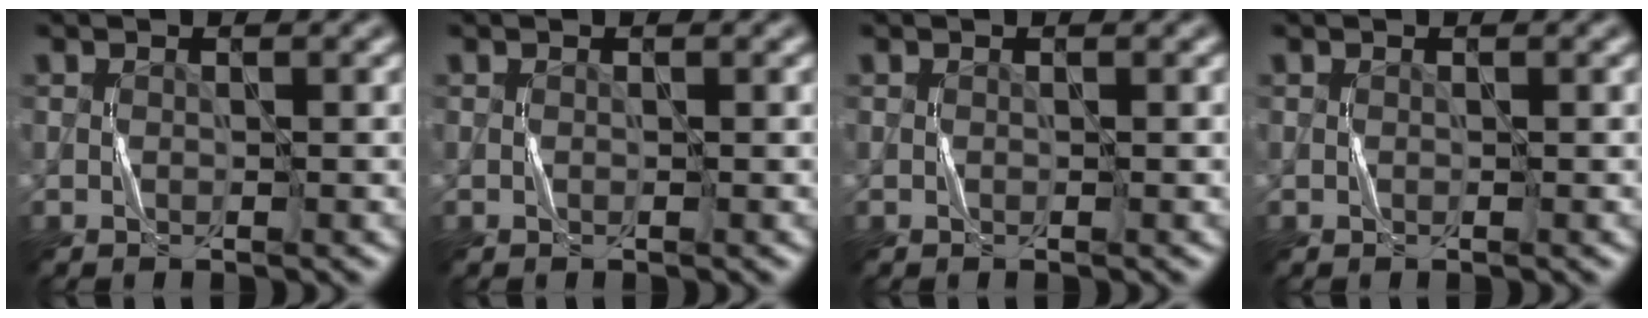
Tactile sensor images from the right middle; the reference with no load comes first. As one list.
[{"total": 0.0}, {"total": 0.0}, {"total": 0.0}]